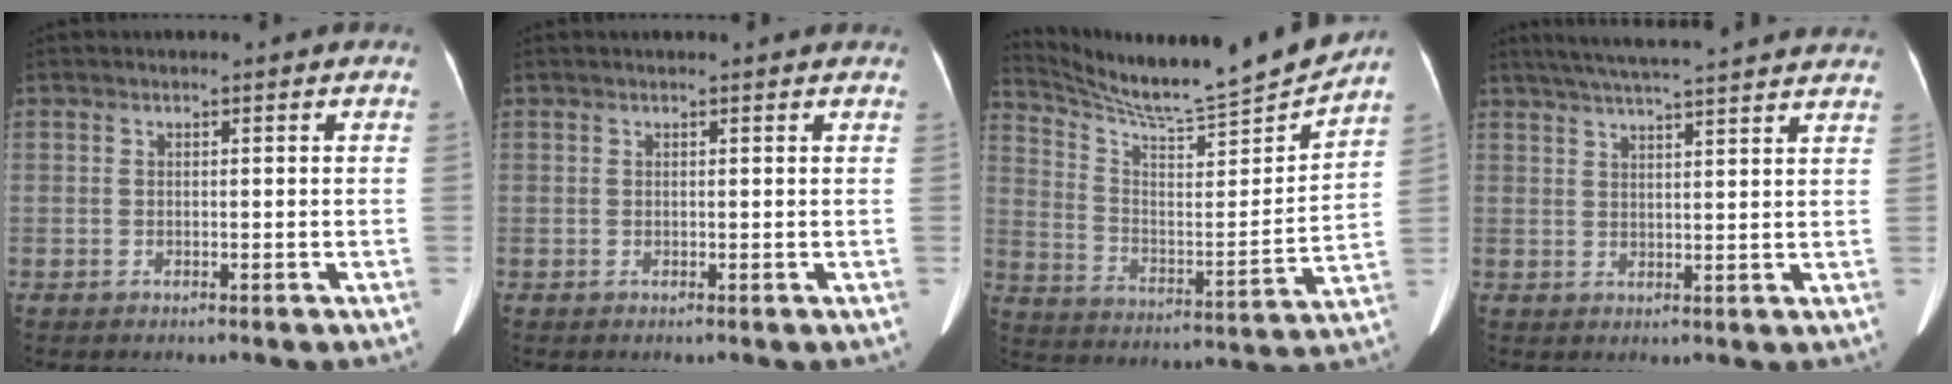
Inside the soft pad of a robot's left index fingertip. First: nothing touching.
{"total": 6.3, "force": [5.9, 0.6, 2.0], "torque": [-0.024, 0.025, 0.061]}
{"total": 18.3, "force": [17.2, -1.6, 6.0], "torque": [-0.116, -0.058, 0.269]}
{"total": 19.6, "force": [17.6, 0.8, 8.6], "torque": [-0.143, 0.025, 0.229]}